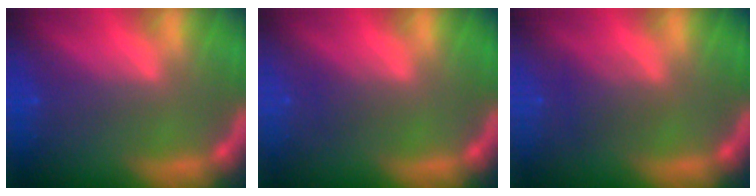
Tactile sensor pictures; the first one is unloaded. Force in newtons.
{"total": 1.0}
{"total": 2.0}